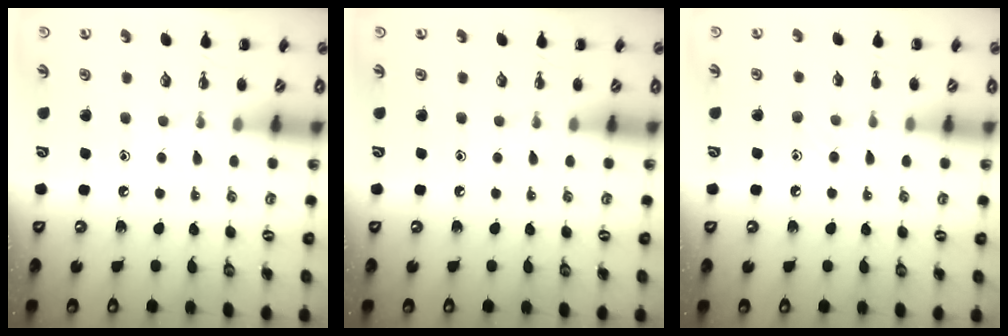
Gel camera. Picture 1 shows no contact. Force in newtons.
{"total": 0.0}
{"total": 5.8, "press": 5.3, "slide": 2.3}